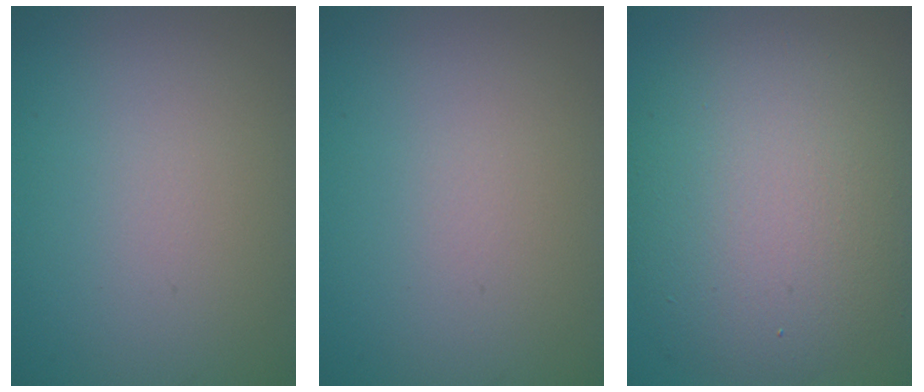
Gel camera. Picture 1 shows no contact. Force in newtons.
{"total": 0.0}
{"total": 10.1, "press": 10.1, "slide": 0.7}